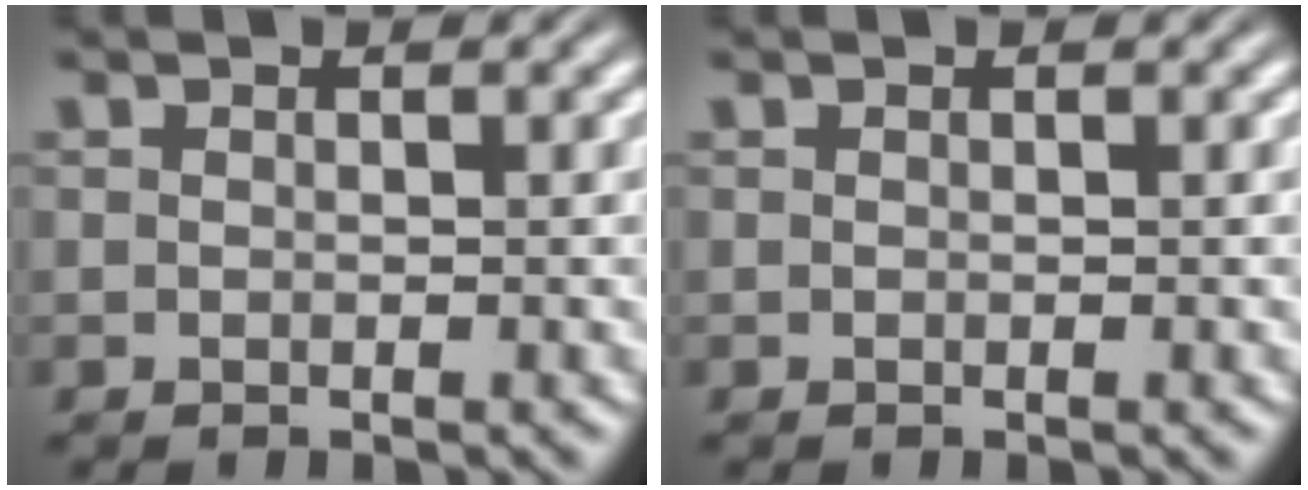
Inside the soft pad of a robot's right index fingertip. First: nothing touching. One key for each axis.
{"total": 0.0}